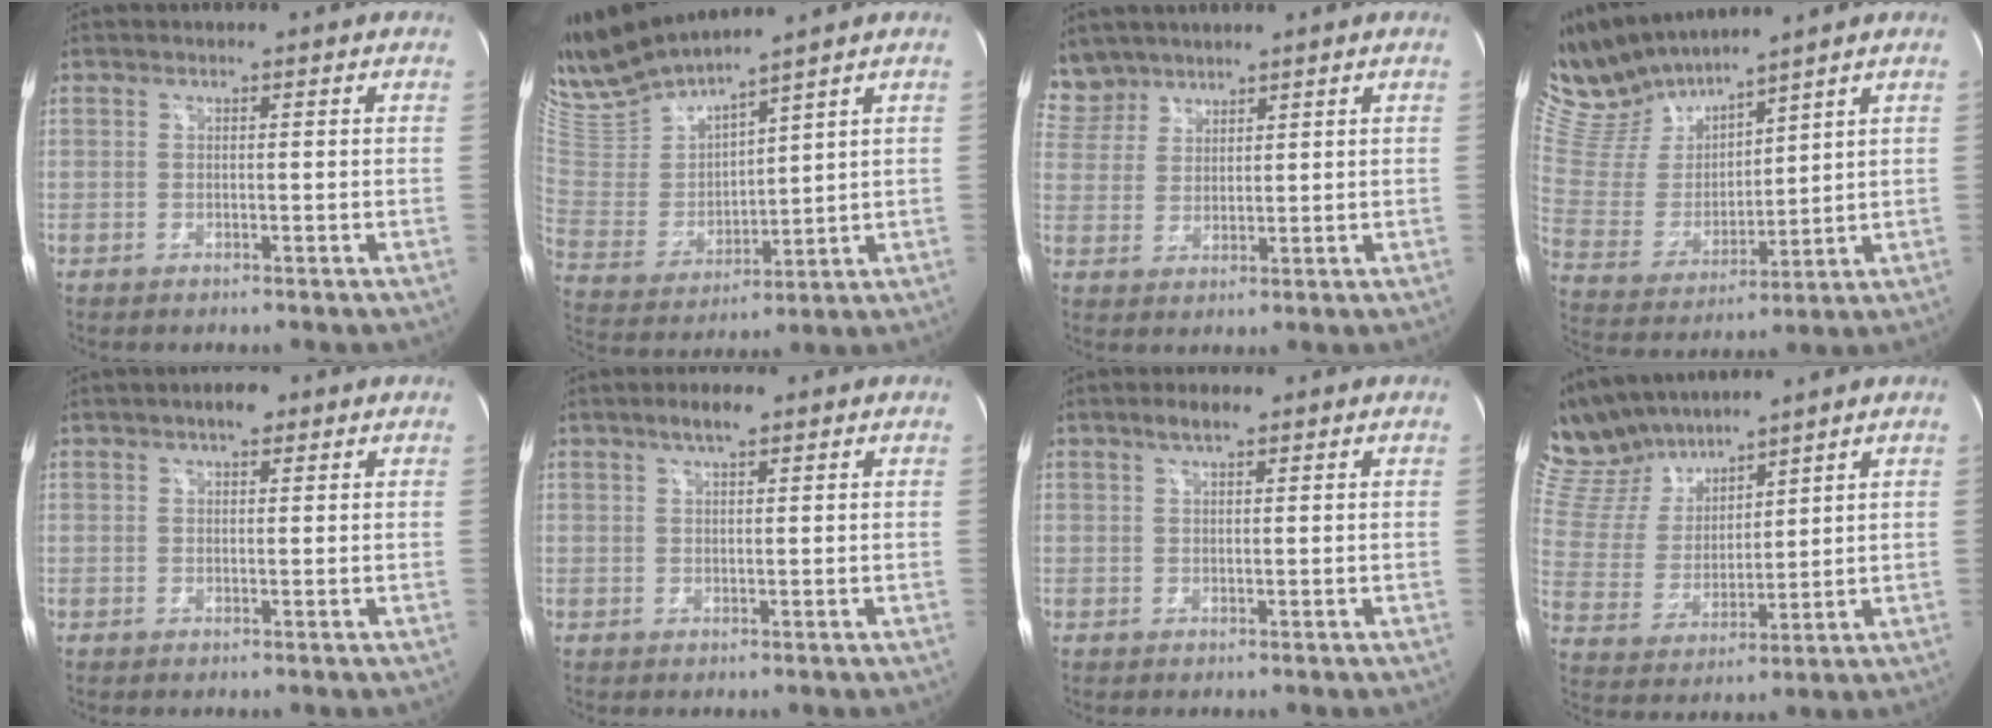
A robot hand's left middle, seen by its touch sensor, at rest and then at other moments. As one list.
[{"total": 11.6, "force": [11.0, 0.0, 3.7], "torque": [-0.093, -0.006, 0.235]}, {"total": 5.4, "force": [4.8, 2.4, -0.5], "torque": [0.012, 0.009, 0.104]}, {"total": 12.2, "force": [11.6, 1.8, 3.3], "torque": [-0.088, 0.006, 0.249]}, {"total": 2.6, "force": [1.7, 0.9, 1.8], "torque": [-0.031, 0.007, 0.023]}, {"total": 2.8, "force": [1.8, 0.7, 2.0], "torque": [-0.037, 0.006, 0.032]}, {"total": 2.4, "force": [1.6, 0.7, 1.6], "torque": [-0.033, 0.007, 0.030]}, {"total": 11.4, "force": [10.5, 3.3, 2.8], "torque": [-0.079, 0.020, 0.221]}]